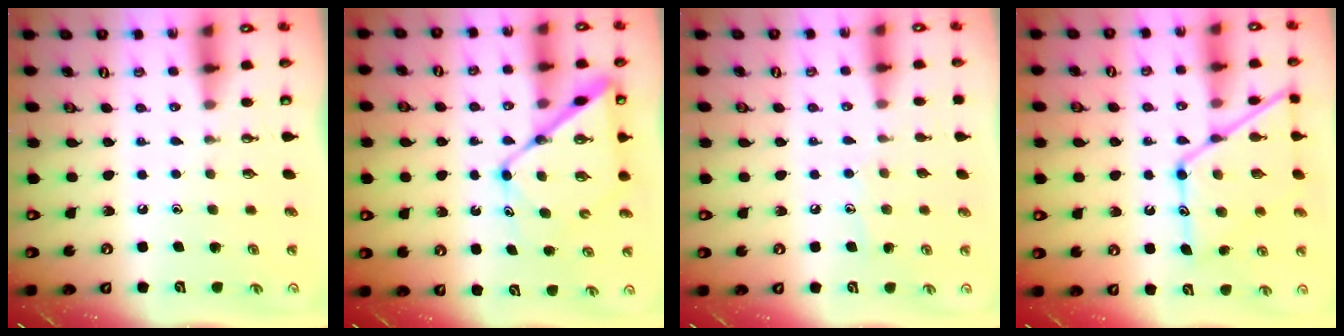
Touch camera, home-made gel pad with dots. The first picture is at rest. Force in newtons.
{"total": 12.6, "press": 12.6, "slide": 1.1}
{"total": 5.7, "press": 5.7, "slide": 0.4}
{"total": 16.0, "press": 16.0, "slide": 1.5}